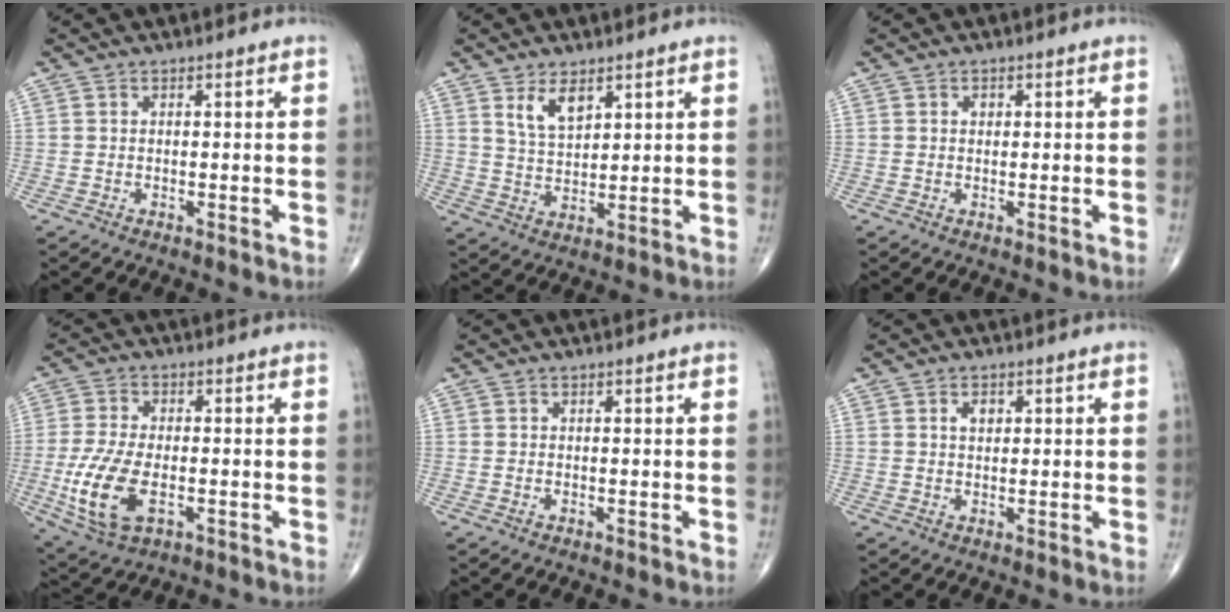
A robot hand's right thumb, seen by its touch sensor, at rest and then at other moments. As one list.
[{"total": 5.6, "force": [3.2, 2.7, 3.7], "torque": [-0.058, -0.022, 0.065]}, {"total": 1.0, "force": [0.3, 0.8, 0.5], "torque": [-0.004, 0.001, 0.003]}, {"total": 12.0, "force": [-3.1, 6.1, 9.9], "torque": [-0.217, -0.003, -0.051]}, {"total": 0.0}, {"total": 2.2, "force": [0.7, 1.5, 1.4], "torque": [-0.017, -0.001, 0.011]}]